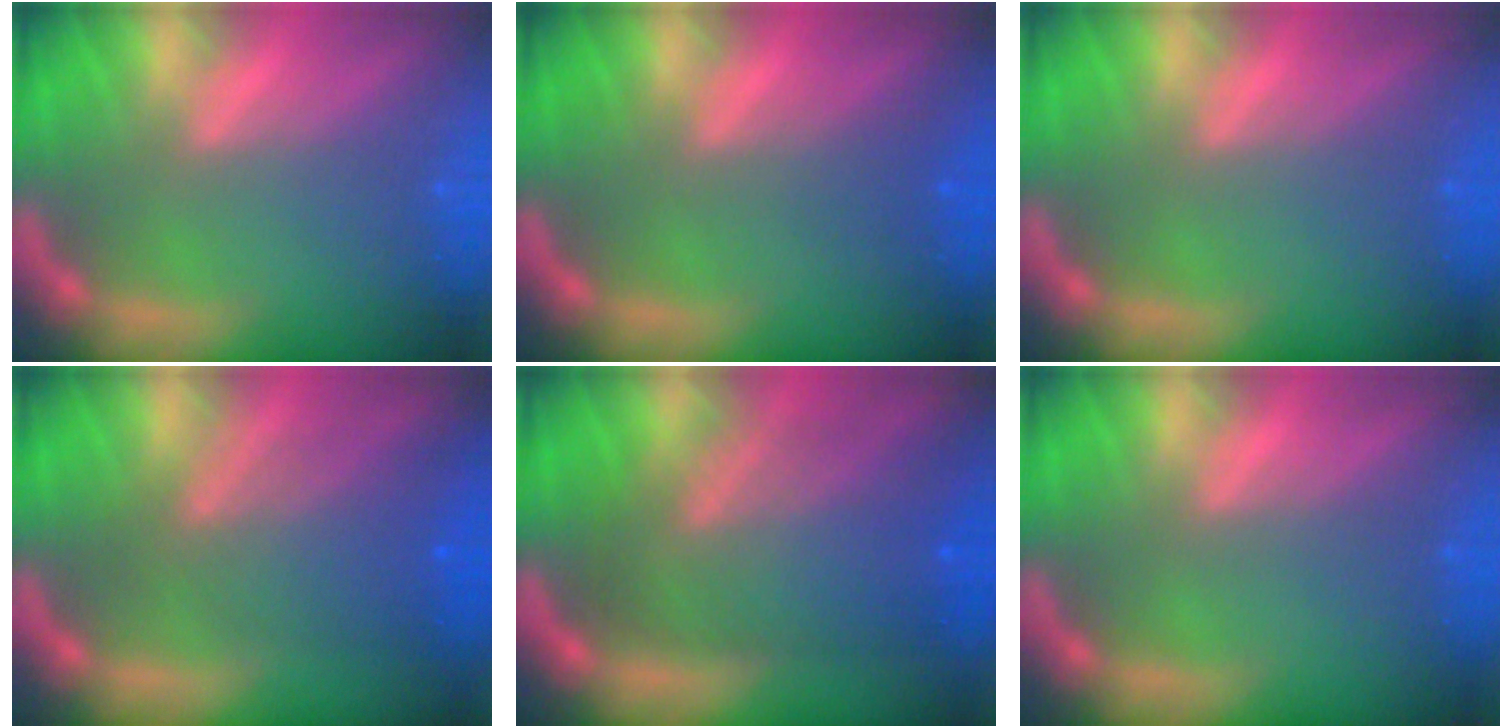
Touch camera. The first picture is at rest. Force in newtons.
{"total": 1.0}
{"total": 0.0}
{"total": 6.0}
{"total": 9.5}
{"total": 0.0}